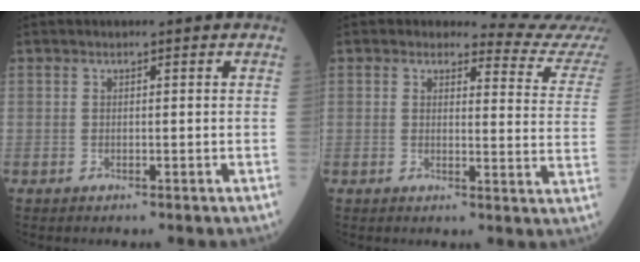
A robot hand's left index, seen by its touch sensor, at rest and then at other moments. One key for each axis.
{"total": 9.7, "fx": 9.6, "fy": 0.0, "fz": 0.5, "tx": 0.011, "ty": -0.083, "tz": 0.080}